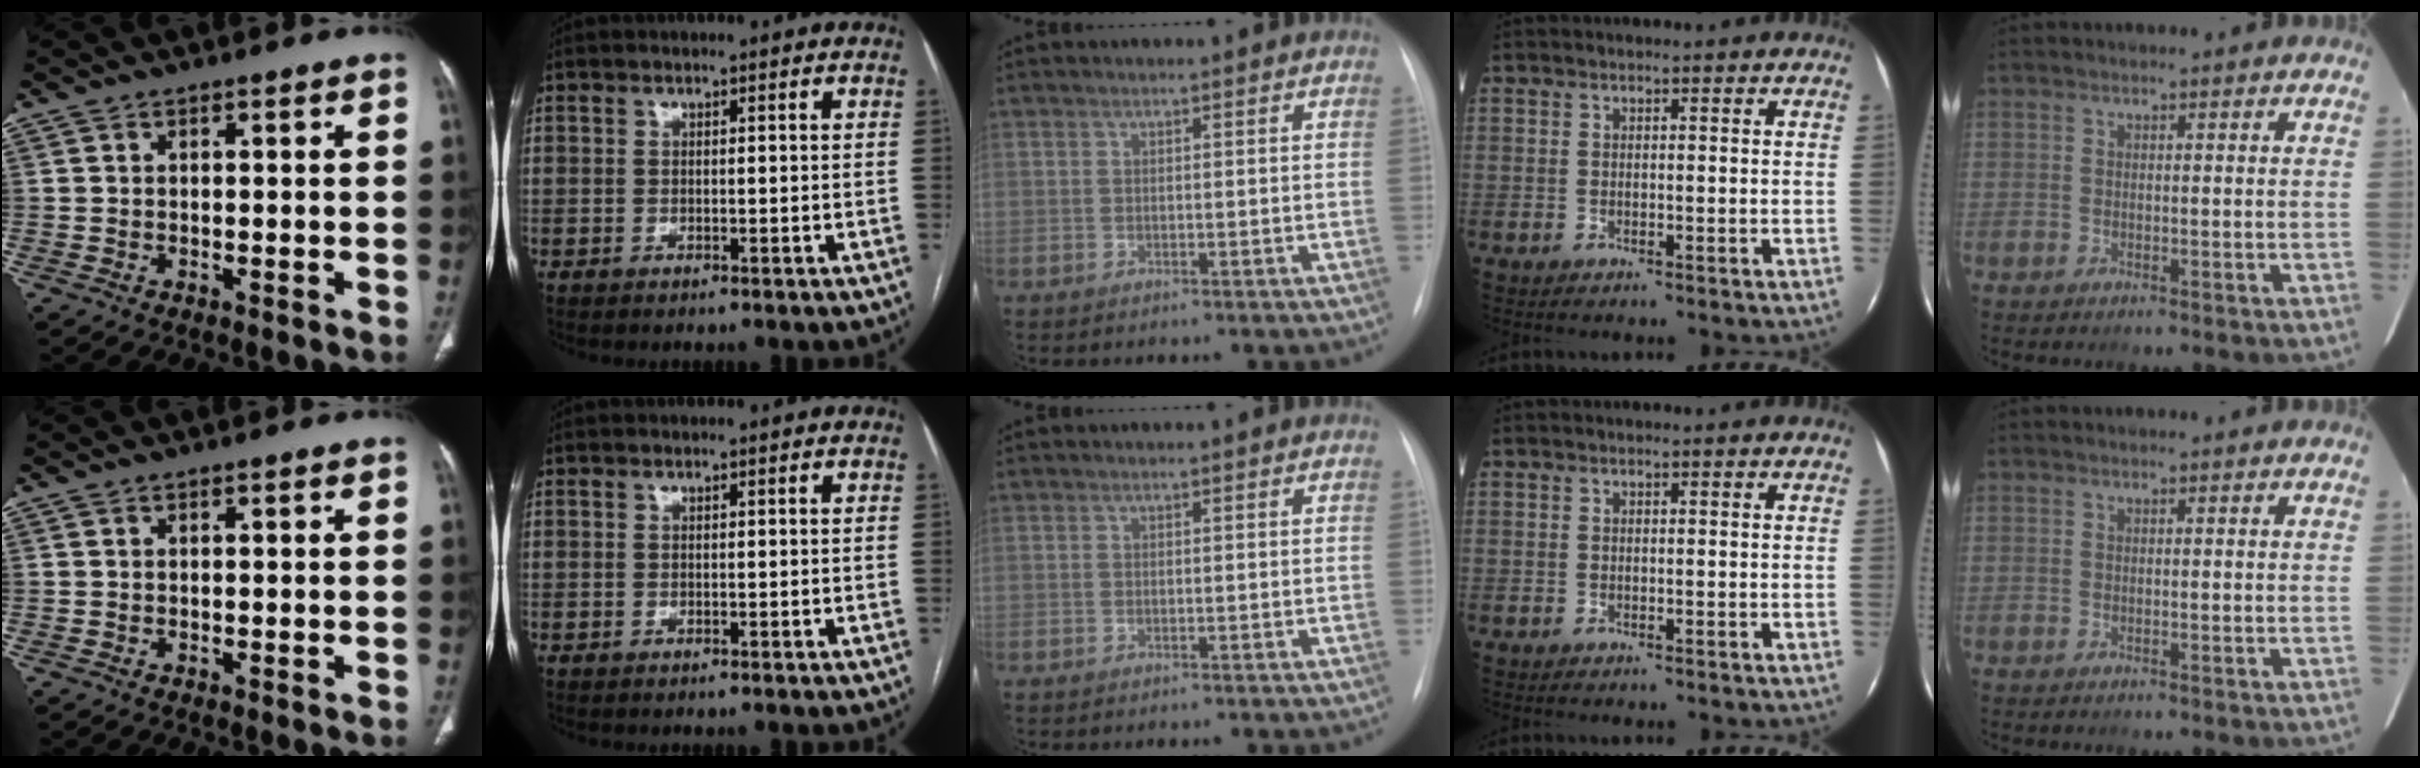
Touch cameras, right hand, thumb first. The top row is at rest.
{}